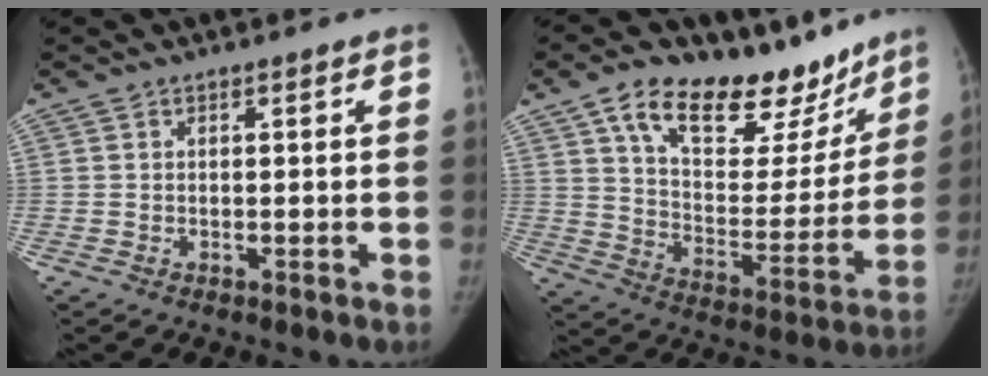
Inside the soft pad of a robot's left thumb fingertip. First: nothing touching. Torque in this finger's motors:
{"motor_torque": [0.23, 0.16, 1.39, -1.38, 0.08]}